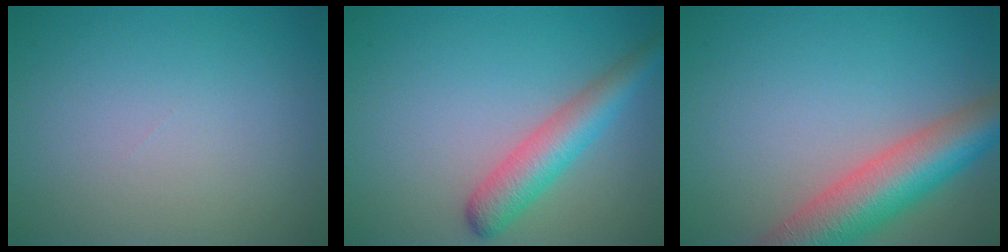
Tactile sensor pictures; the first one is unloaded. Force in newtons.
{"total": 4.3, "press": 4.3, "slide": 0.3}
{"total": 8.3, "press": 8.3, "slide": 0.4}